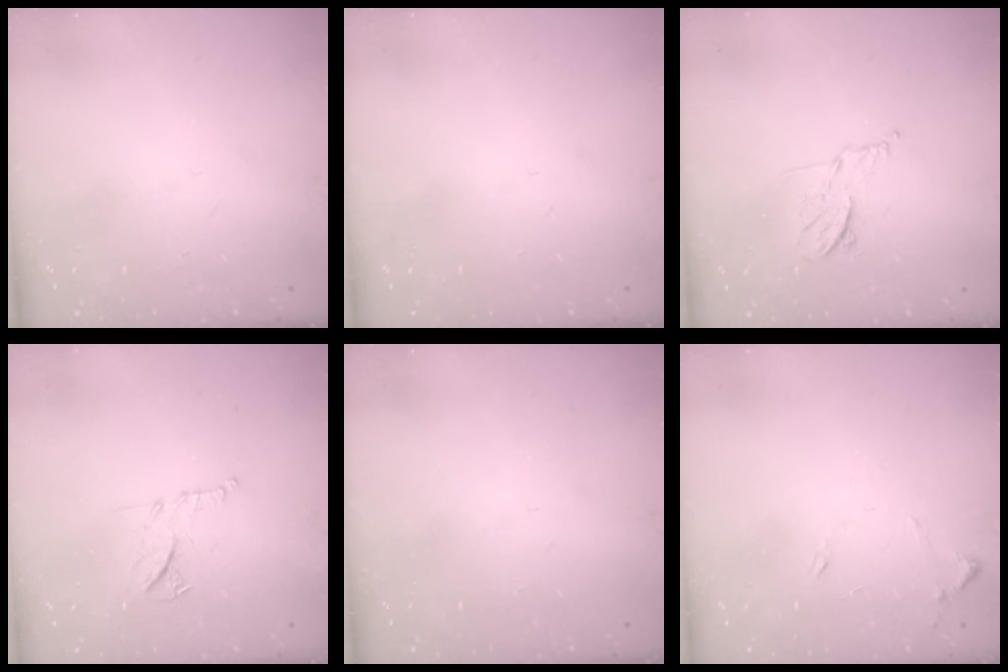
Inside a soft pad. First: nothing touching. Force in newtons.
{"total": 0.0}
{"total": 7.4, "press": 7.3, "slide": 1.2}
{"total": 9.1, "press": 9.1, "slide": 0.2}
{"total": 0.0}
{"total": 8.0, "press": 8.0, "slide": 0.7}